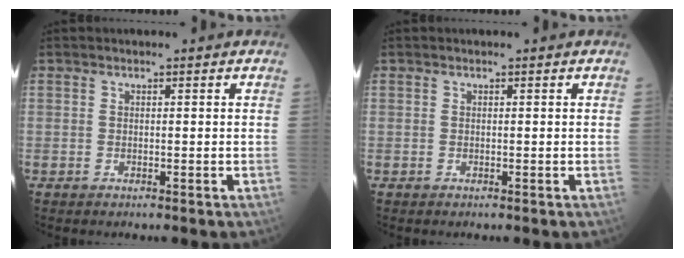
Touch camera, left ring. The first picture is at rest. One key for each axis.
{"total": 0.0}